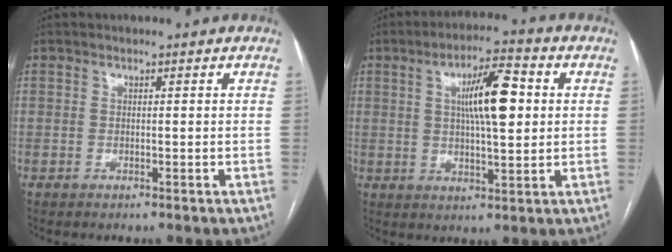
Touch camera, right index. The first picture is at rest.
{"total": 10.1, "force": [2.1, 2.2, 9.6], "torque": [-0.165, 0.014, 0.034]}